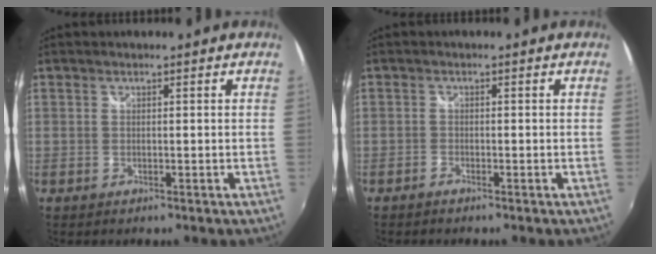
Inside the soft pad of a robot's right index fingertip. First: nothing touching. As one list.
[{"total": 1.0, "force": [-0.9, 0.3, 0.3], "torque": [-0.012, -0.002, -0.022]}]